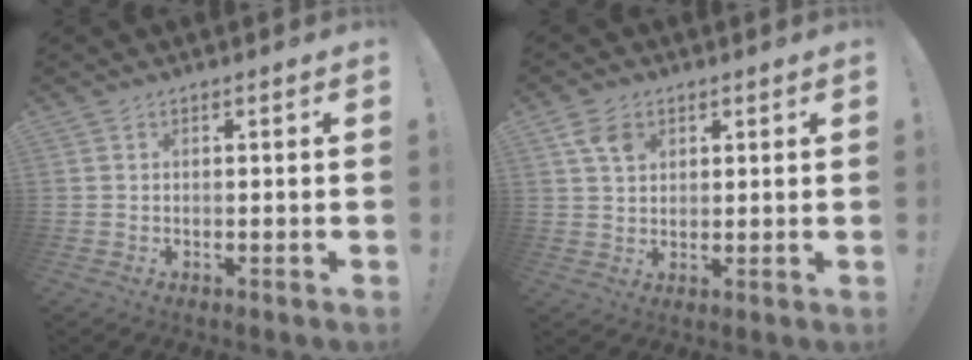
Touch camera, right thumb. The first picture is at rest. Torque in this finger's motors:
{"motor_torque": [0.67, 0.90, 0.70, 0.19, -0.01]}